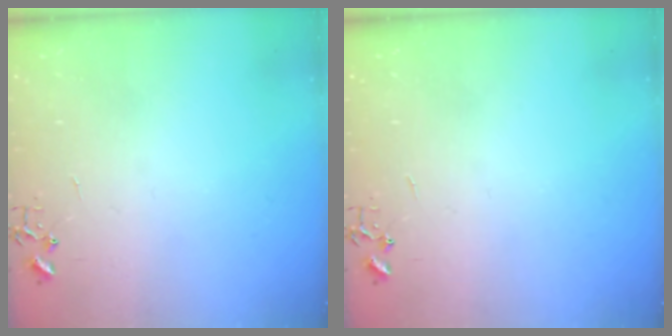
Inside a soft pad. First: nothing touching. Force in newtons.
{"total": 0.0}